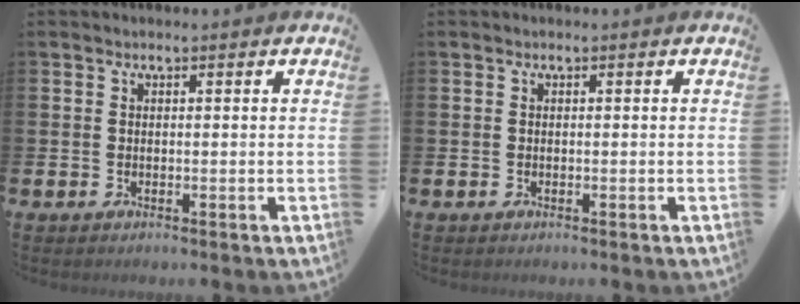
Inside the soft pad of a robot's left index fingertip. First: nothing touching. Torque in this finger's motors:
{"motor_torque": [0.00, 0.00, 0.00, 0.00]}